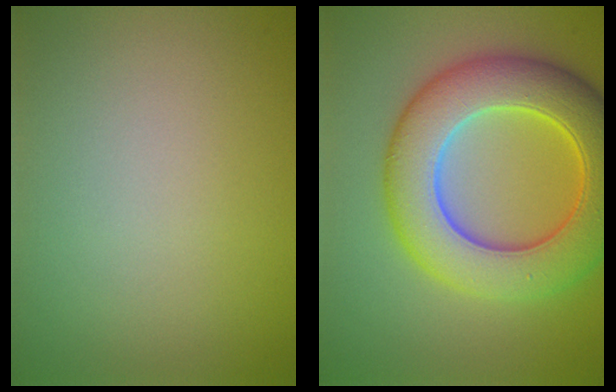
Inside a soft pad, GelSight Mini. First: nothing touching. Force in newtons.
{"total": 10.0, "press": 10.0, "slide": 0.0}